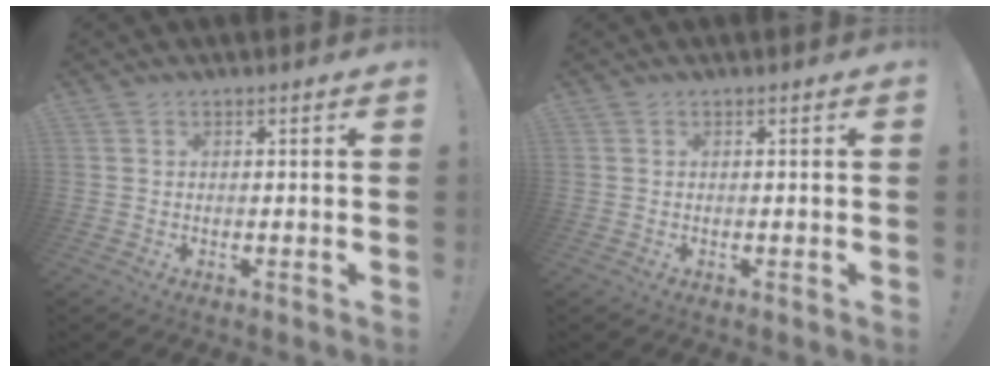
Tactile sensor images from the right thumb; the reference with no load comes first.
{"total": 0.0}